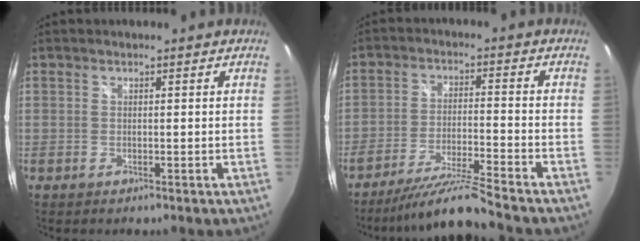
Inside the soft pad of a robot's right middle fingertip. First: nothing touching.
{"total": 9.5, "force": [-8.5, -2.2, 3.4], "torque": [-0.084, 0.001, -0.155]}